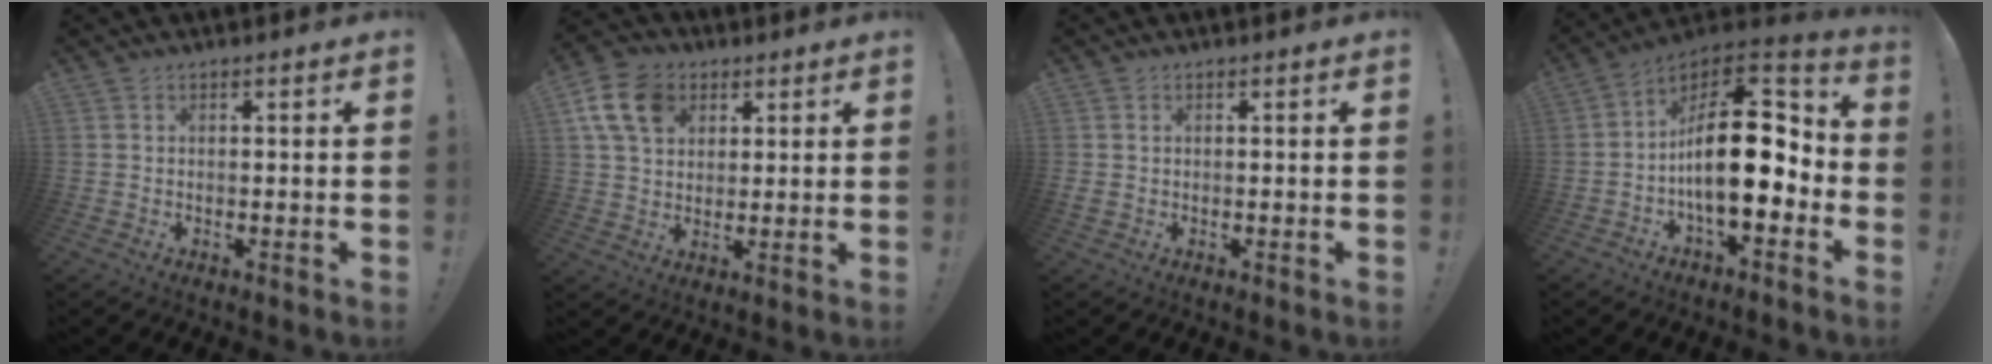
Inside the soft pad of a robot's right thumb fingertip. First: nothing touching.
{"total": 13.2, "force": [5.4, 9.8, 7.0], "torque": [-0.119, -0.015, 0.107]}
{"total": 0.7, "force": [0.2, 0.5, 0.4], "torque": [-0.010, 0.003, 0.004]}
{"total": 21.8, "force": [-1.1, 11.0, 18.8], "torque": [-0.307, 0.012, -0.014]}